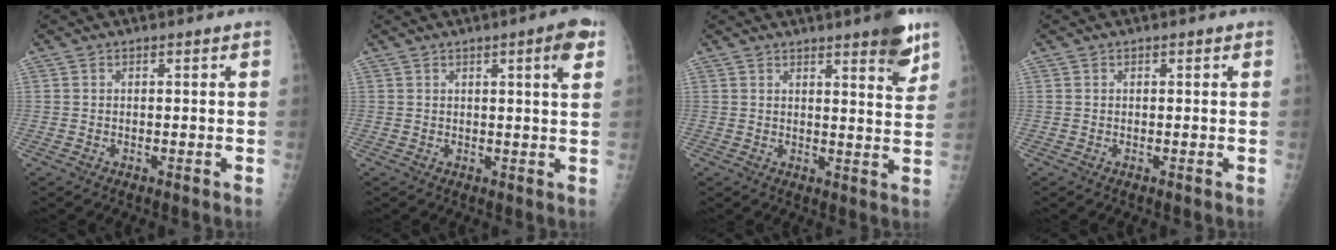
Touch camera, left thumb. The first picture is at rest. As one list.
[{"total": 5.1, "force": [2.3, 0.6, 4.5], "torque": [-0.057, -0.007, 0.027]}, {"total": 7.5, "force": [4.8, 1.5, 5.6], "torque": [-0.058, -0.028, 0.059]}, {"total": 0.0}]